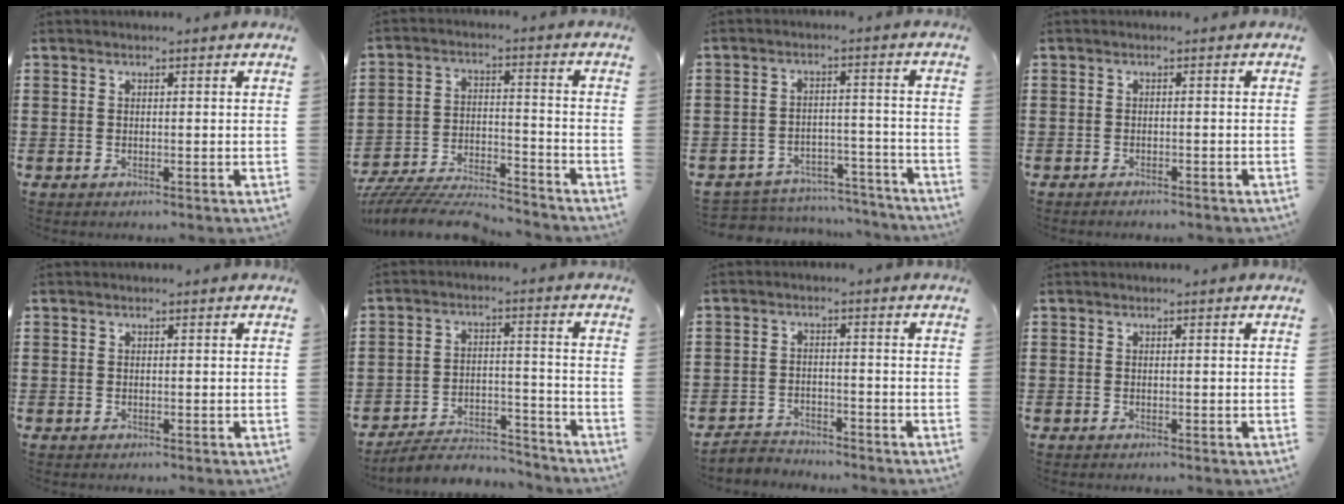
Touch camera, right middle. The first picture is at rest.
{"total": 8.3, "force": [-8.1, 0.8, 1.7], "torque": [-0.032, 0.015, -0.160]}
{"total": 5.1, "force": [-5.0, 1.0, 0.1], "torque": [-0.010, 0.012, -0.106]}
{"total": 0.9, "force": [-0.9, 0.1, 0.0], "torque": [-0.002, 0.002, -0.020]}
{"total": 0.0}
{"total": 5.5, "force": [-5.3, 1.3, 1.1], "torque": [-0.017, 0.014, -0.104]}
{"total": 3.1, "force": [-3.0, 1.0, -0.2], "torque": [-0.005, 0.003, -0.066]}
{"total": 0.0}